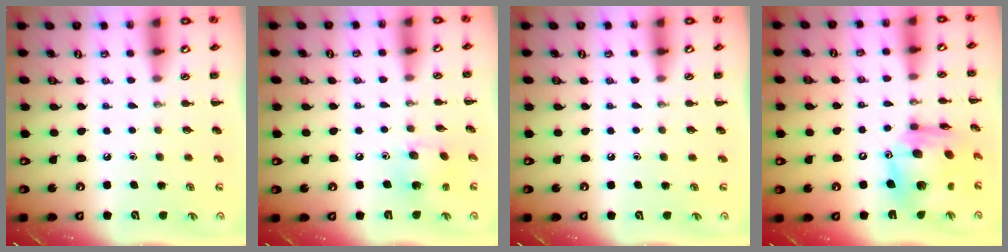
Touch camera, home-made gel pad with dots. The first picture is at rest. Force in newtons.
{"total": 4.8, "press": 4.7, "slide": 1.0}
{"total": 0.0}
{"total": 14.5, "press": 13.7, "slide": 4.8}